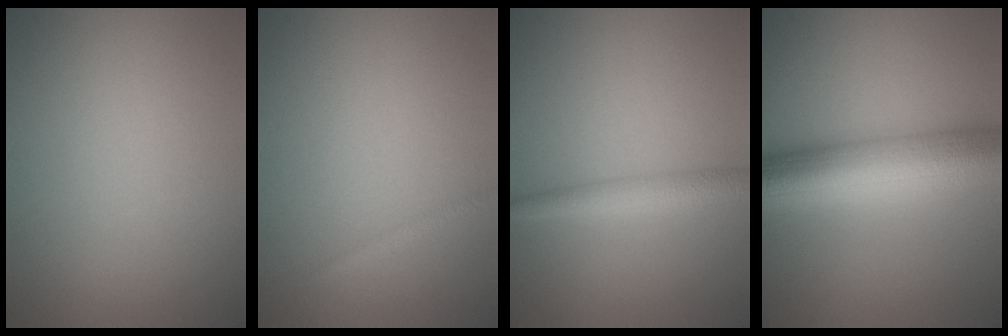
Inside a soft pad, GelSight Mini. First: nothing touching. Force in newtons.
{"total": 0.6, "press": 0.6, "slide": 0.1}
{"total": 2.3, "press": 2.3, "slide": 0.0}
{"total": 9.4, "press": 9.4, "slide": 0.4}